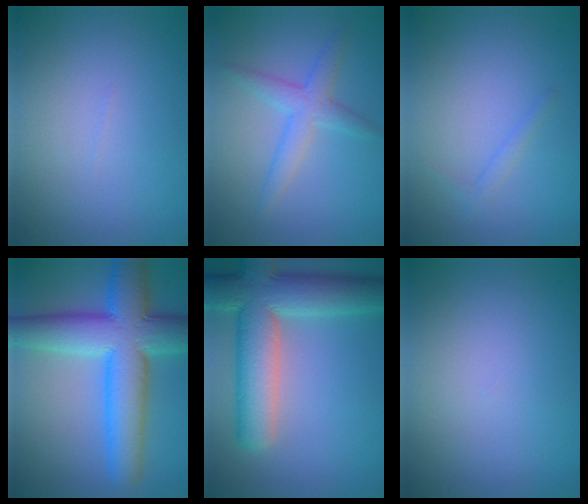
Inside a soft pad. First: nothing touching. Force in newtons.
{"total": 3.0, "press": 3.0, "slide": 0.2}
{"total": 0.8, "press": 0.8, "slide": 0.1}
{"total": 10.3, "press": 10.3, "slide": 0.4}
{"total": 9.7, "press": 9.7, "slide": 0.9}
{"total": 0.0}